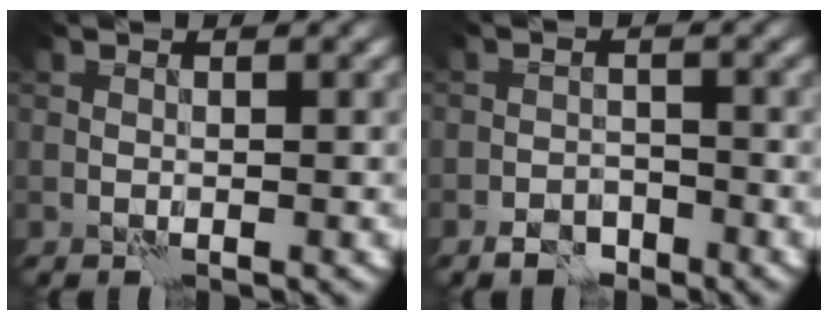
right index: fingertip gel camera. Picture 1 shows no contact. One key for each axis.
{"total": 2.3, "fx": -1.9, "fy": 1.0, "fz": 0.9, "tx": -0.012, "ty": 0.005, "tz": -0.039}